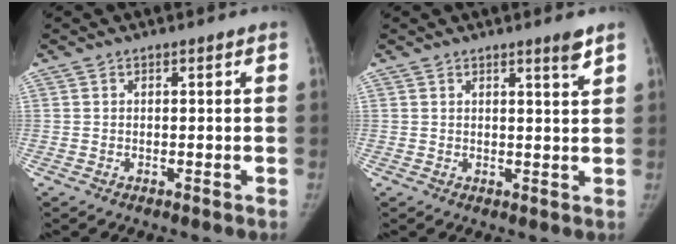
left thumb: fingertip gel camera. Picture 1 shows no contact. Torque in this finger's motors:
{"motor_torque": [0.21, -0.12, 0.25, -0.24, 0.01]}